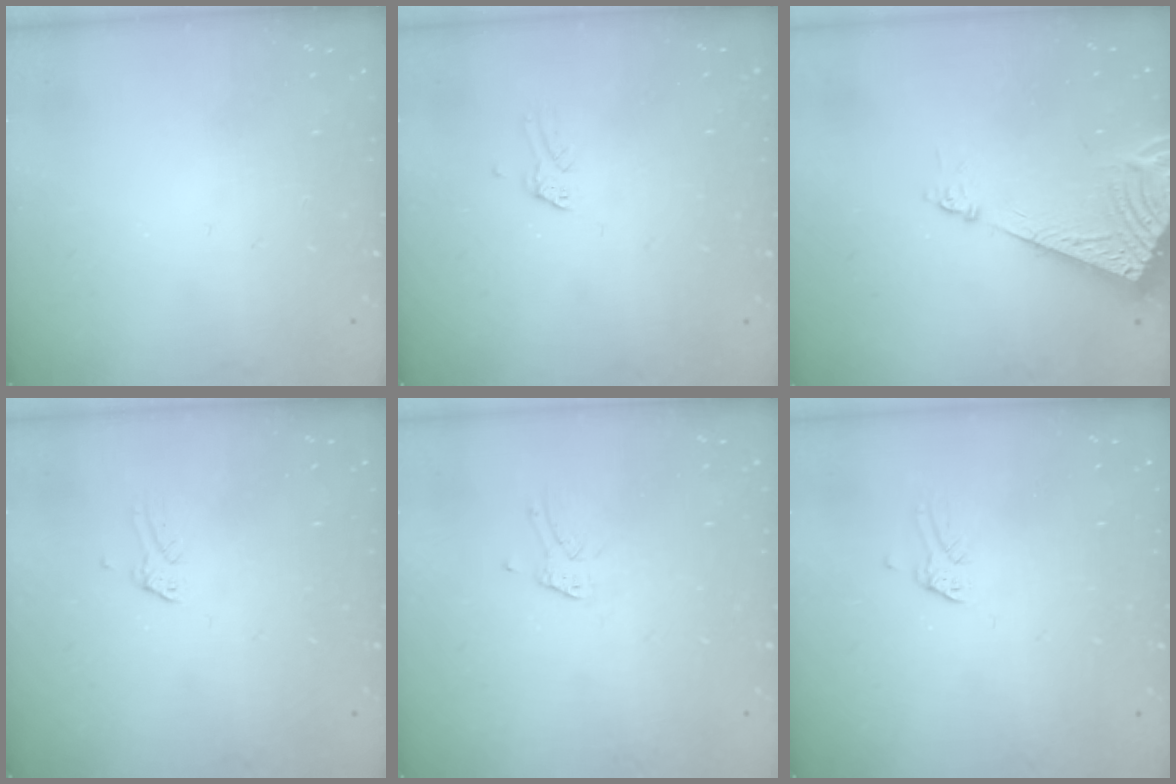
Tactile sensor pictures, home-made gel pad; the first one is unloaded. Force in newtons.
{"total": 0.0}
{"total": 8.8, "press": 8.7, "slide": 1.1}
{"total": 0.0}
{"total": 1.9, "press": 1.9, "slide": 0.2}
{"total": 0.0}